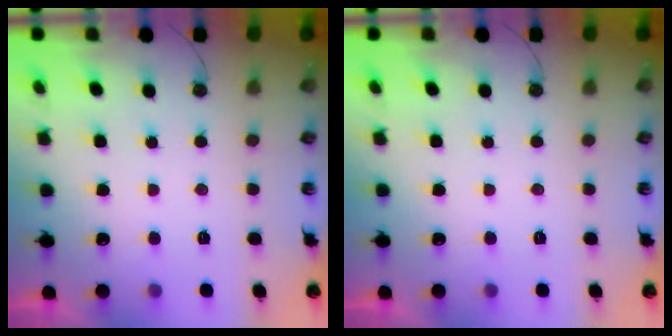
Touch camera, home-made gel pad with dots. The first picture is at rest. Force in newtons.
{"total": 0.0}